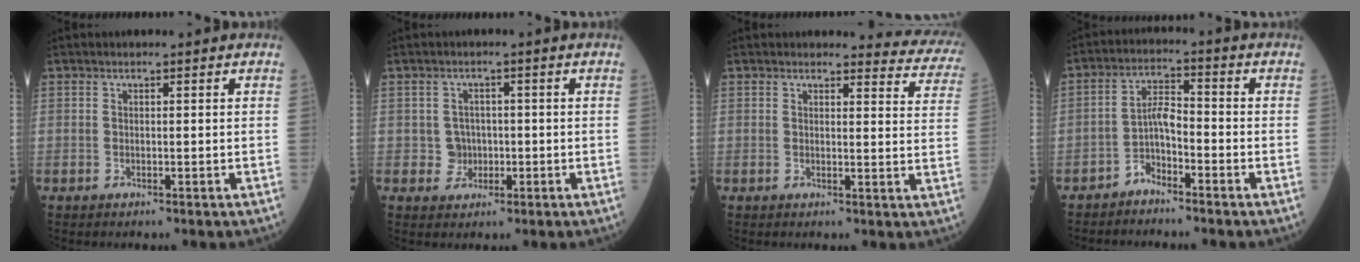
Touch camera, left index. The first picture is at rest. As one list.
[{"total": 2.7, "force": [-0.5, 2.6, 0.4], "torque": [-0.001, 0.007, -0.003]}, {"total": 9.2, "force": [9.0, 1.6, -0.3], "torque": [0.042, -0.062, 0.060]}, {"total": 3.7, "force": [-2.6, 1.3, 2.3], "torque": [-0.041, 0.007, -0.052]}]